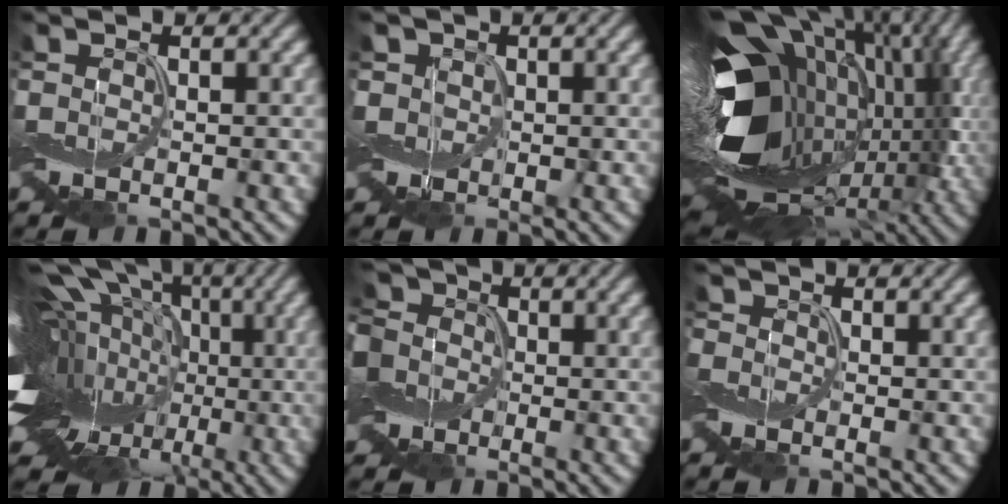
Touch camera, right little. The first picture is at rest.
{"total": 1.9, "force": [0.1, 1.8, 0.3], "torque": [-0.010, -0.001, -0.003]}
{"total": 17.5, "force": [1.1, 11.8, 12.8], "torque": [-0.244, -0.018, 0.034]}
{"total": 20.8, "force": [-1.4, 15.7, 13.5], "torque": [-0.220, 0.041, -0.075]}
{"total": 9.9, "force": [-0.6, 8.6, 4.7], "torque": [-0.114, 0.020, -0.063]}
{"total": 1.7, "force": [-0.4, 1.4, 0.9], "torque": [-0.029, 0.004, -0.012]}